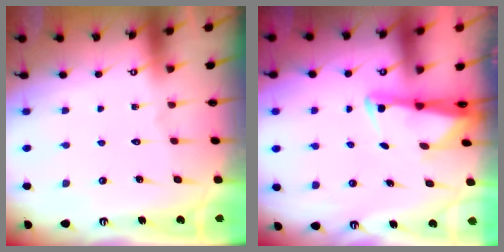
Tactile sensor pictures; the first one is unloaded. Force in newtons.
{"total": 2.6, "press": 2.6, "slide": 0.5}